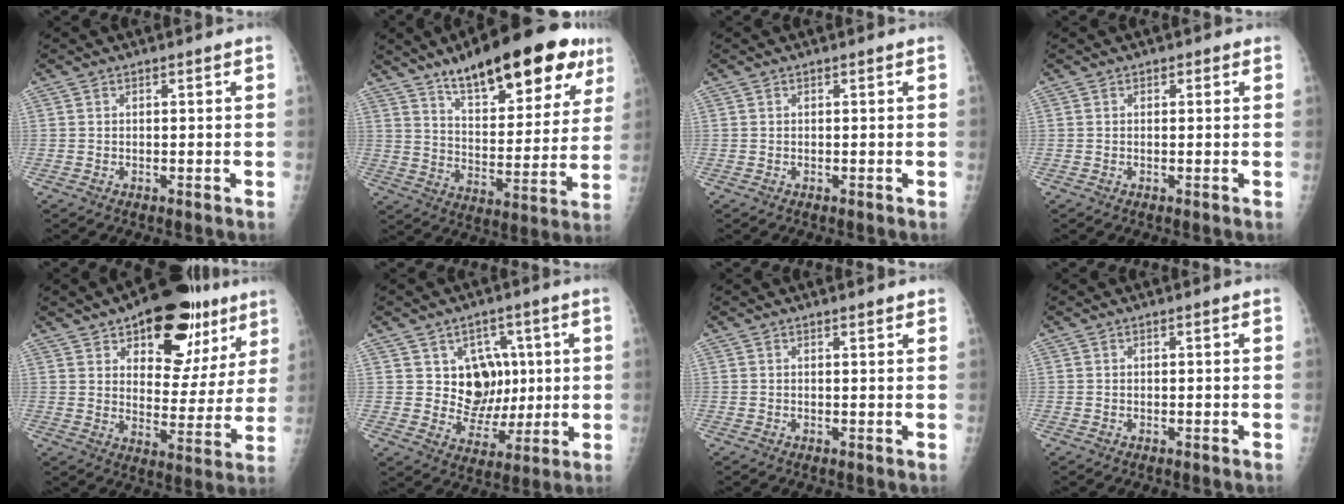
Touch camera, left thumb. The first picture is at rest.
{"total": 24.8, "force": [15.4, 8.8, 17.4], "torque": [-0.210, -0.045, 0.230]}
{"total": 0.0}
{"total": 0.8, "force": [0.4, 0.6, 0.3], "torque": [0.006, -0.001, 0.002]}
{"total": 22.0, "force": [12.4, 11.0, 14.5], "torque": [-0.149, -0.033, 0.179]}
{"total": 9.8, "force": [2.5, 8.3, 4.6], "torque": [-0.021, -0.011, 0.052]}
{"total": 1.7, "force": [1.3, 0.3, 0.9], "torque": [-0.009, -0.003, 0.018]}
{"total": 0.0}